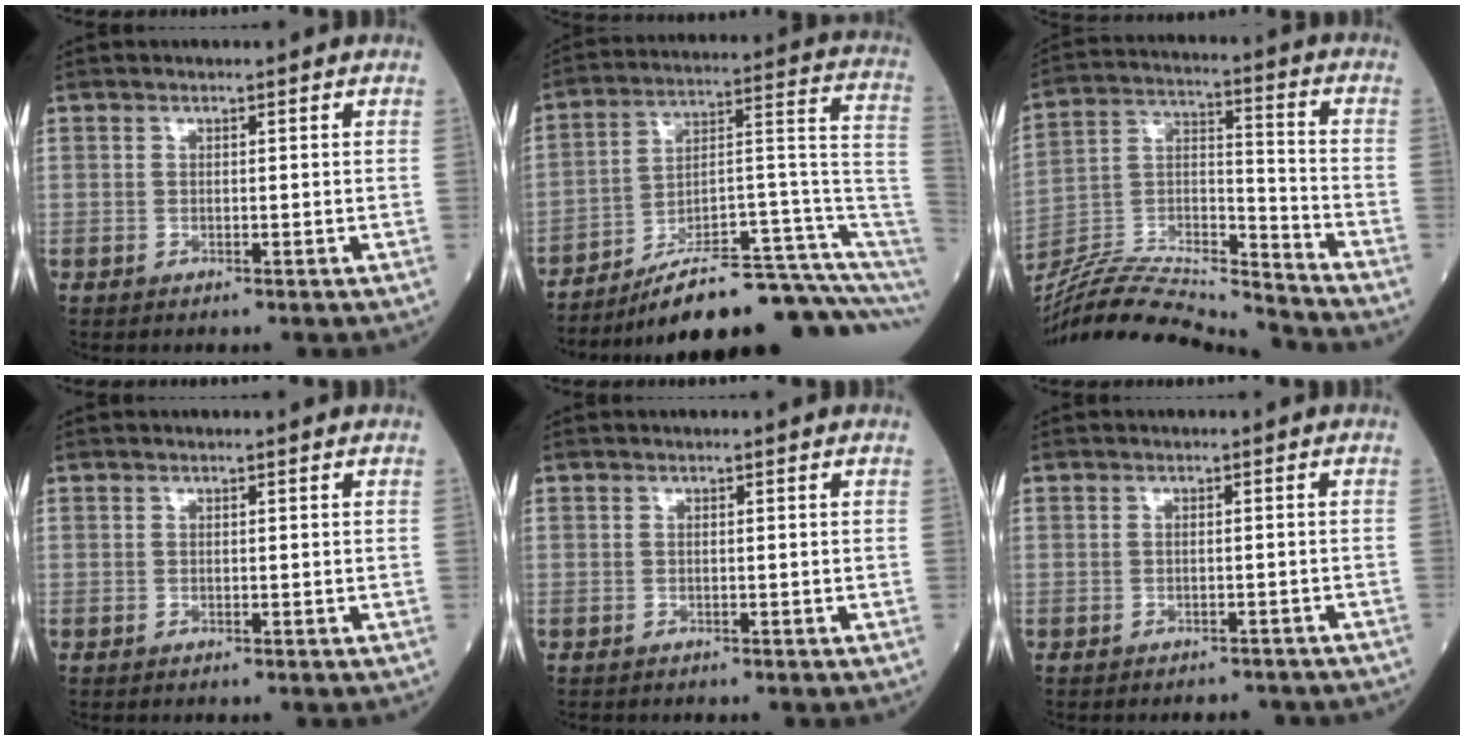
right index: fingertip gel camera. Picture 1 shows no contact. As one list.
[{"total": 19.8, "force": [-13.8, 1.8, 14.1], "torque": [-0.136, 0.056, -0.214]}, {"total": 20.8, "force": [-19.9, 0.2, 5.9], "torque": [-0.122, 0.011, -0.343]}, {"total": 0.0}, {"total": 0.5, "force": [-0.4, 0.3, -0.1], "torque": [-0.004, 0.003, -0.009]}, {"total": 4.2, "force": [-3.8, 1.6, 0.6], "torque": [0.000, 0.001, -0.043]}]